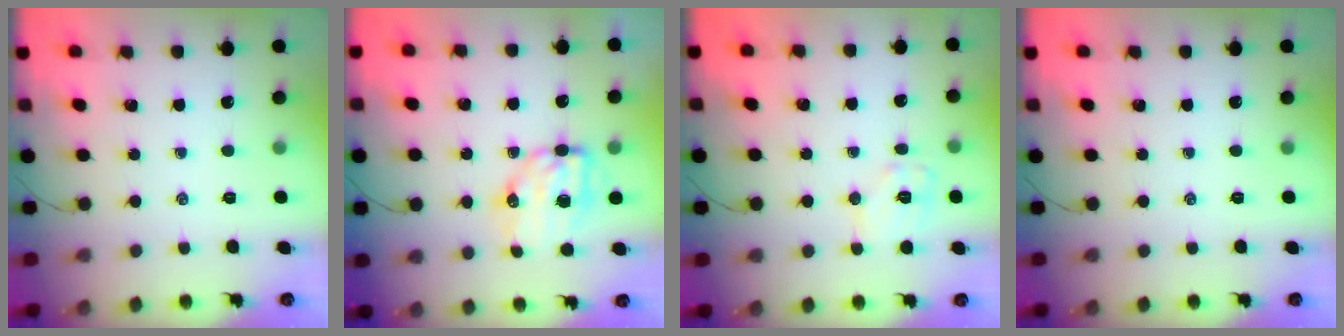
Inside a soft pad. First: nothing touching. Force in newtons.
{"total": 9.0, "press": 8.9, "slide": 1.7}
{"total": 8.7, "press": 8.6, "slide": 0.5}
{"total": 0.0}